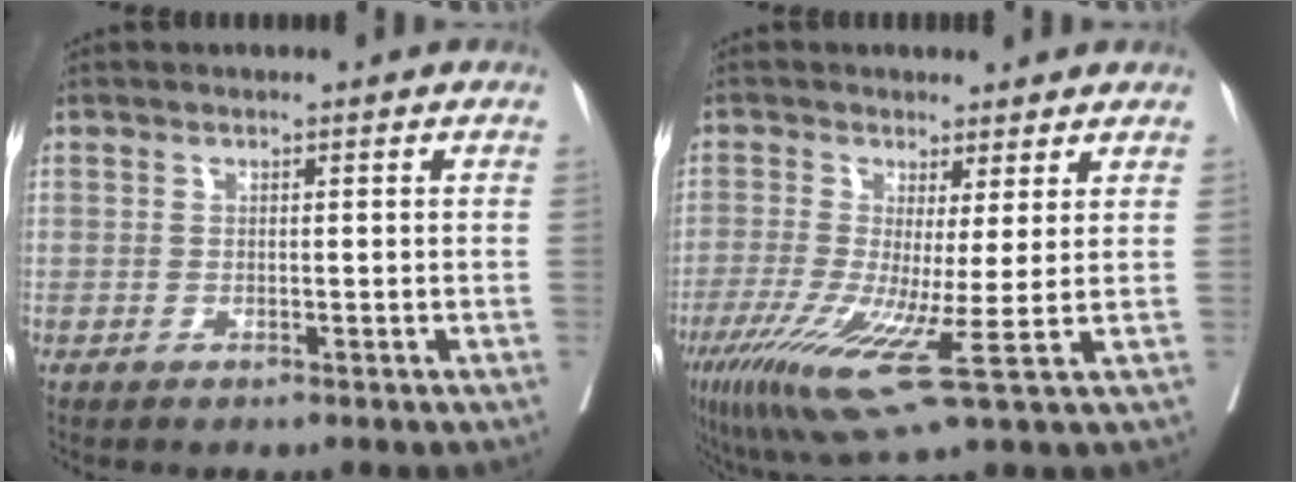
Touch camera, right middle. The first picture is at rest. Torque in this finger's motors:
{"motor_torque": [1.11, -1.00, 0.65, 0.21]}